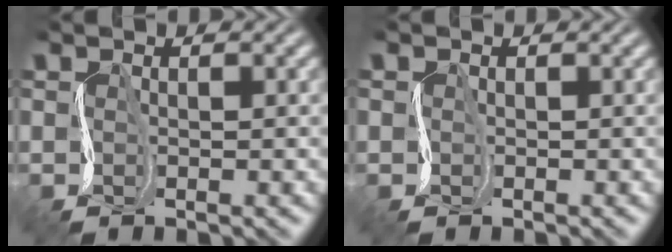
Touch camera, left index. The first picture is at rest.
{"total": 4.0, "force": [1.0, 3.6, 1.5], "torque": [-0.040, 0.016, -0.029]}